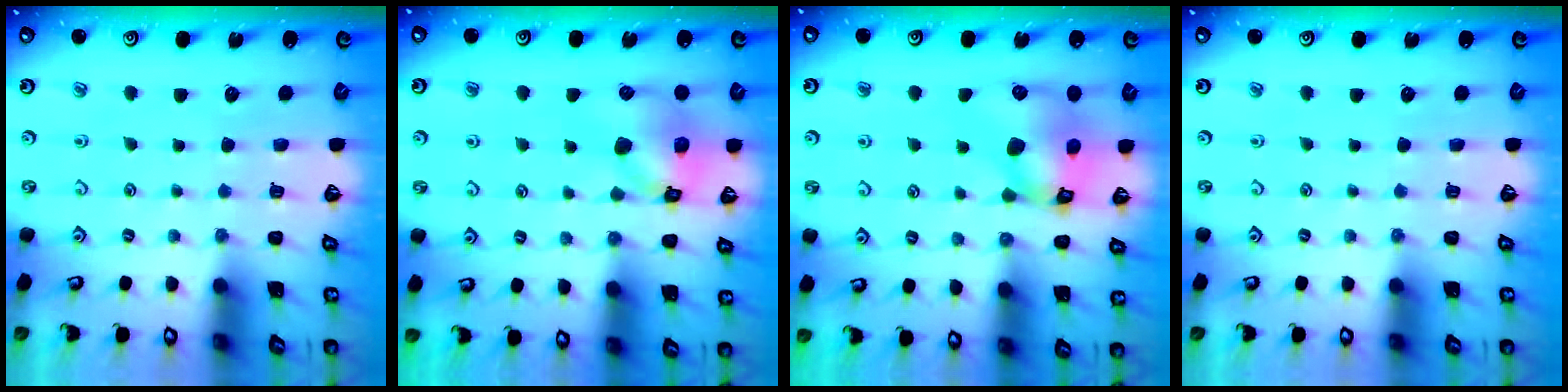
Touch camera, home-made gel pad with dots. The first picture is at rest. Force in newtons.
{"total": 11.4, "press": 11.3, "slide": 1.7}
{"total": 12.7, "press": 12.6, "slide": 1.7}
{"total": 0.0}